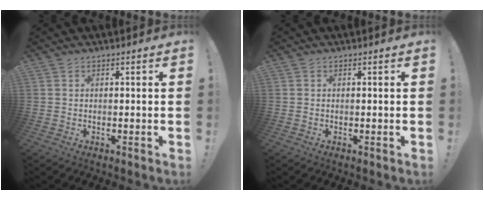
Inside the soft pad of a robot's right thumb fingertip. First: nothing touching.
{"total": 0.0}